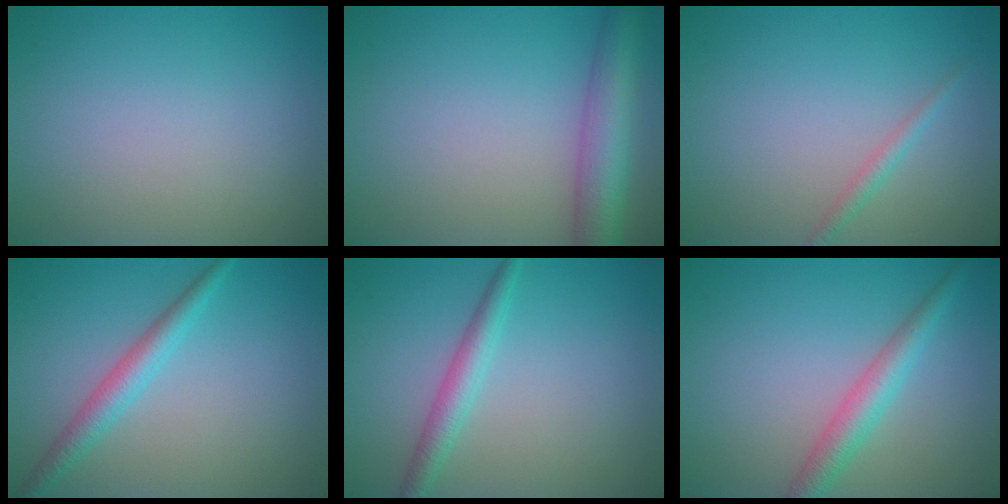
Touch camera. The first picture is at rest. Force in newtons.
{"total": 5.7, "press": 5.7, "slide": 0.2}
{"total": 1.1, "press": 1.1, "slide": 0.1}
{"total": 2.8, "press": 2.8, "slide": 0.1}
{"total": 2.5, "press": 2.5, "slide": 0.0}
{"total": 3.2, "press": 3.2, "slide": 0.1}